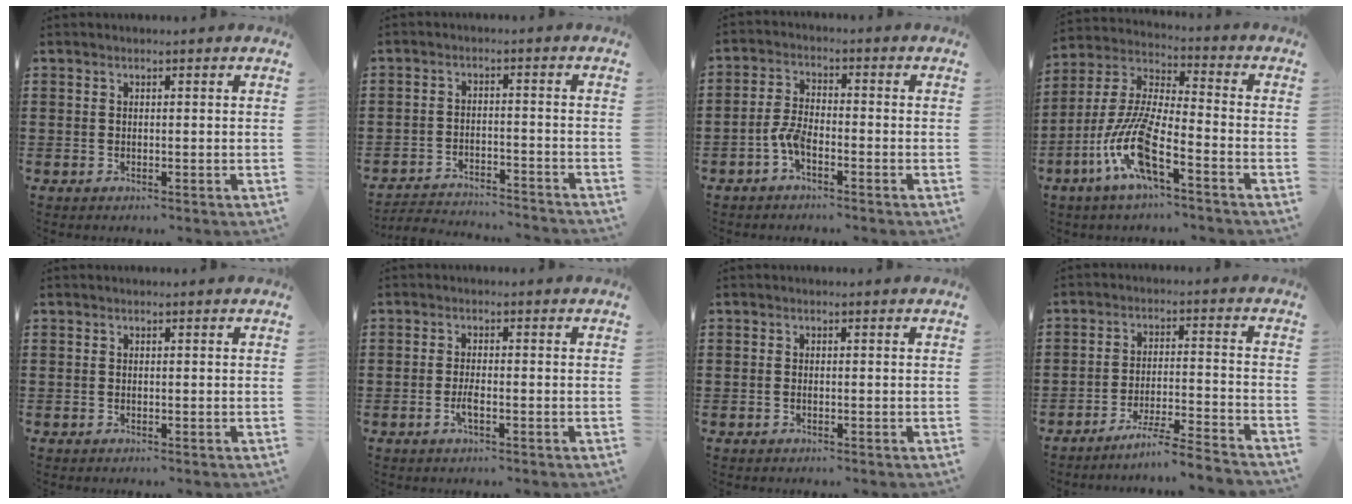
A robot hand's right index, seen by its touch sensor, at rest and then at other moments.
{"total": 3.4, "force": [-3.4, 0.3, 0.2], "torque": [-0.016, 0.000, -0.076]}
{"total": 4.0, "force": [-2.2, 1.3, 3.1], "torque": [-0.085, -0.005, -0.048]}
{"total": 11.5, "force": [-6.0, 2.2, 9.6], "torque": [-0.231, -0.018, -0.122]}
{"total": 0.0}
{"total": 2.4, "force": [-1.0, 0.4, 2.1], "torque": [-0.046, -0.004, -0.020]}
{"total": 0.5, "force": [-0.3, 0.0, 0.4], "torque": [-0.011, -0.007, -0.004]}
{"total": 5.8, "force": [-5.4, -0.7, 2.2], "torque": [-0.050, -0.017, -0.107]}